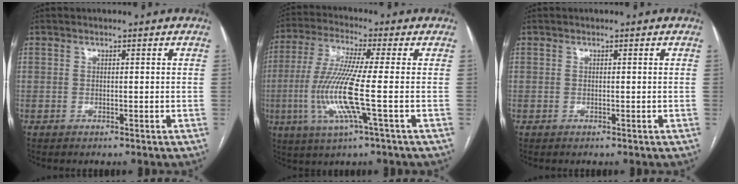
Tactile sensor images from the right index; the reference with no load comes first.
{"total": 11.7, "force": [-2.5, -0.5, 11.4], "torque": [-0.246, -0.014, -0.058]}
{"total": 0.0}